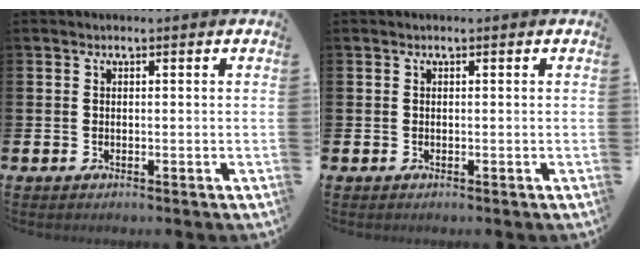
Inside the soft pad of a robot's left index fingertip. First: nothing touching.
{"total": 0.0}